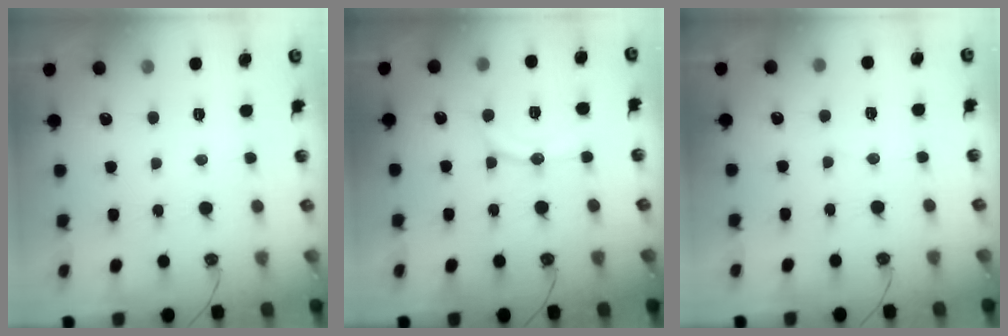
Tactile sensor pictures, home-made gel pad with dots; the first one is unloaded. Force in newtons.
{"total": 10.9, "press": 10.9, "slide": 1.0}
{"total": 3.1, "press": 3.1, "slide": 0.3}